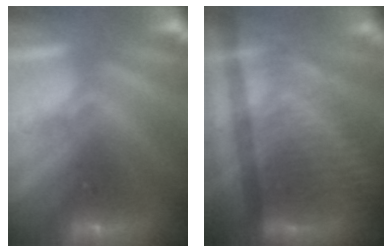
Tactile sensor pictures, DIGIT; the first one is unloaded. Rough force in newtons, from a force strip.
{"total": 3.3}